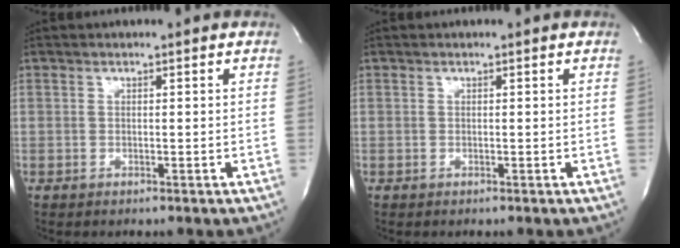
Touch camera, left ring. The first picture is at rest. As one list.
[{"total": 0.0}]